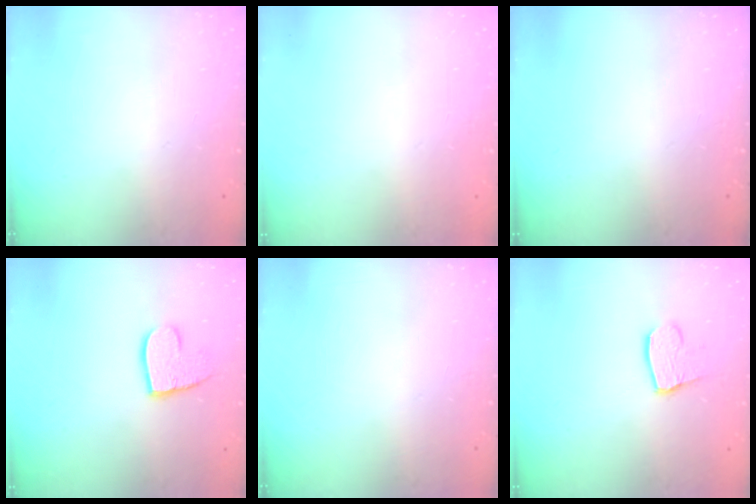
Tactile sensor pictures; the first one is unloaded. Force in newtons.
{"total": 0.0}
{"total": 0.0}
{"total": 9.2, "press": 9.2, "slide": 0.6}
{"total": 0.0}
{"total": 8.3, "press": 8.3, "slide": 0.7}